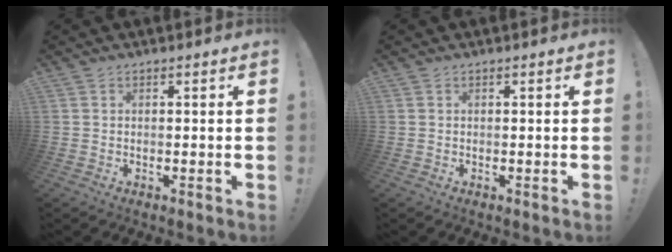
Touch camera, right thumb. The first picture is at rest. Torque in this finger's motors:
{"motor_torque": [-0.11, -0.14, 0.10, 0.00, 0.07]}